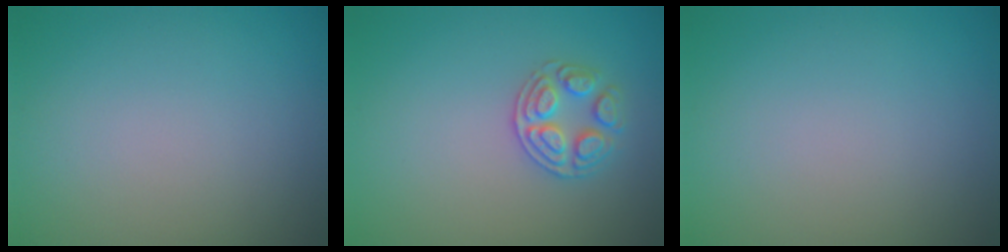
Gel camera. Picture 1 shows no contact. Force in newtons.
{"total": 2.6, "press": 2.6, "slide": 0.4}
{"total": 0.0}